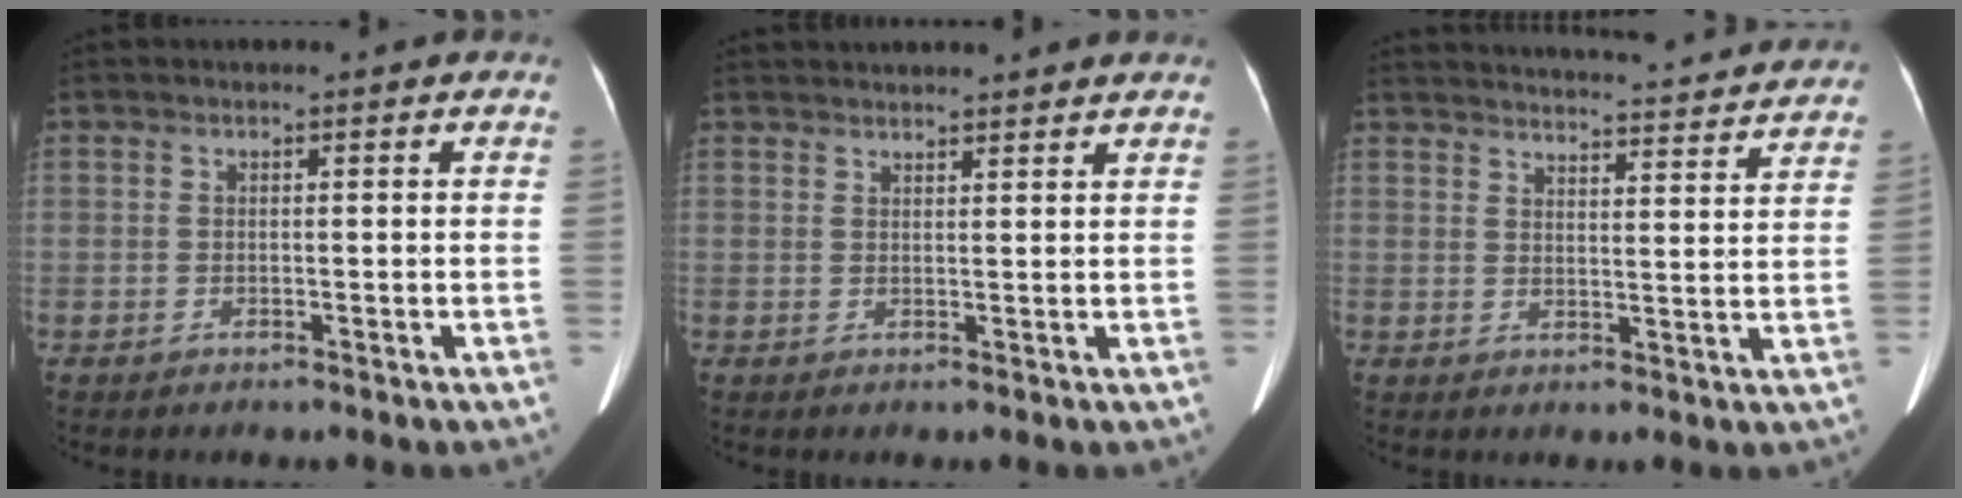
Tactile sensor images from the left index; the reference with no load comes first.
{"total": 9.8, "force": [9.2, 1.3, 3.2], "torque": [-0.033, 0.023, 0.110]}
{"total": 24.6, "force": [23.6, 2.3, 6.8], "torque": [-0.097, -0.036, 0.287]}